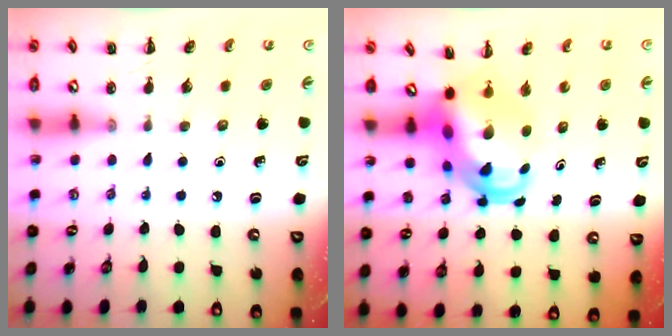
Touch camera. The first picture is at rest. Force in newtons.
{"total": 6.4, "press": 6.2, "slide": 1.6}